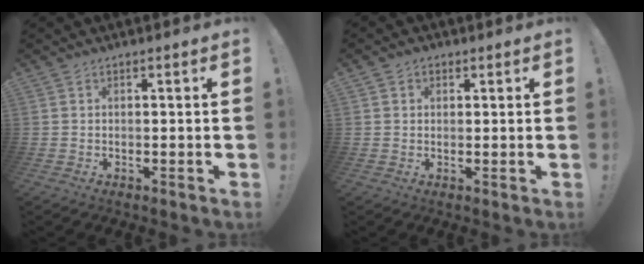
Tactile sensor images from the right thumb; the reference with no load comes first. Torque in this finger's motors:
{"motor_torque": [-0.42, 0.01, -0.07, 0.08, 0.10]}